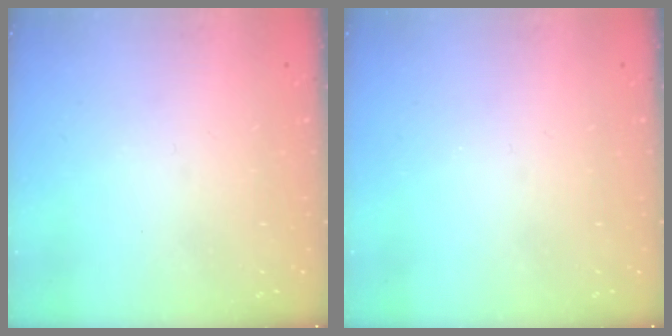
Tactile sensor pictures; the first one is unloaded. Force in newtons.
{"total": 0.0}